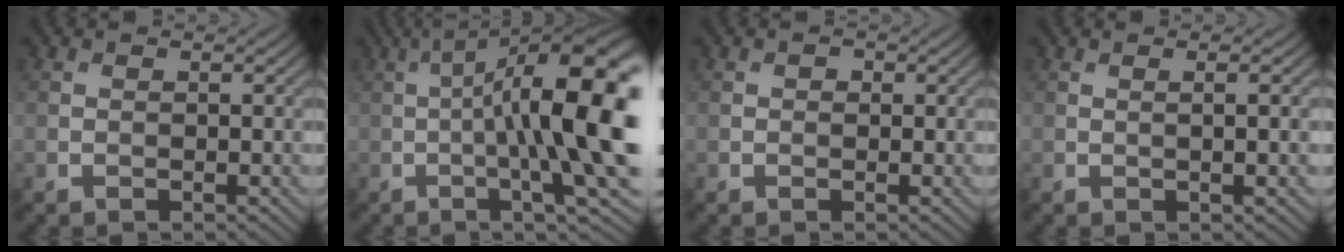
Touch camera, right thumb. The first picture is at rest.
{"total": 17.7, "force": [0.3, 4.6, 17.1], "torque": [-0.245, 0.013, 0.006]}
{"total": 0.7, "force": [0.1, 0.6, 0.4], "torque": [-0.002, -0.004, -0.003]}
{"total": 2.9, "force": [0.3, 0.6, 2.8], "torque": [-0.038, 0.010, 0.001]}